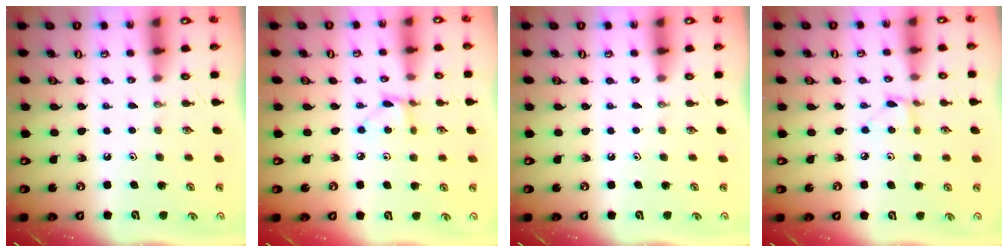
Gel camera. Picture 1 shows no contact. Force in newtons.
{"total": 3.3, "press": 3.3, "slide": 0.4}
{"total": 0.0}
{"total": 3.4, "press": 3.4, "slide": 0.5}